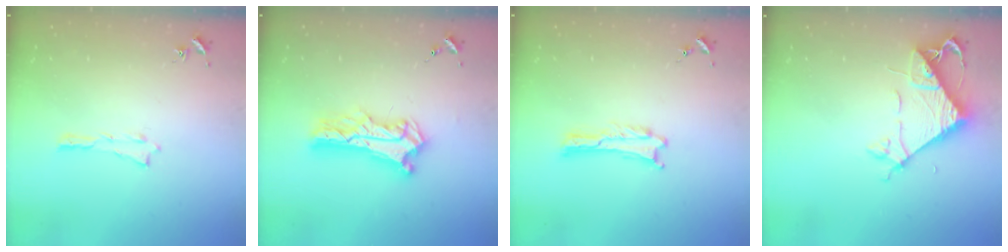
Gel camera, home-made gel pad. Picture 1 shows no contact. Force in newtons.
{"total": 8.8, "press": 8.8, "slide": 0.7}
{"total": 0.0}
{"total": 7.1, "press": 7.1, "slide": 0.6}